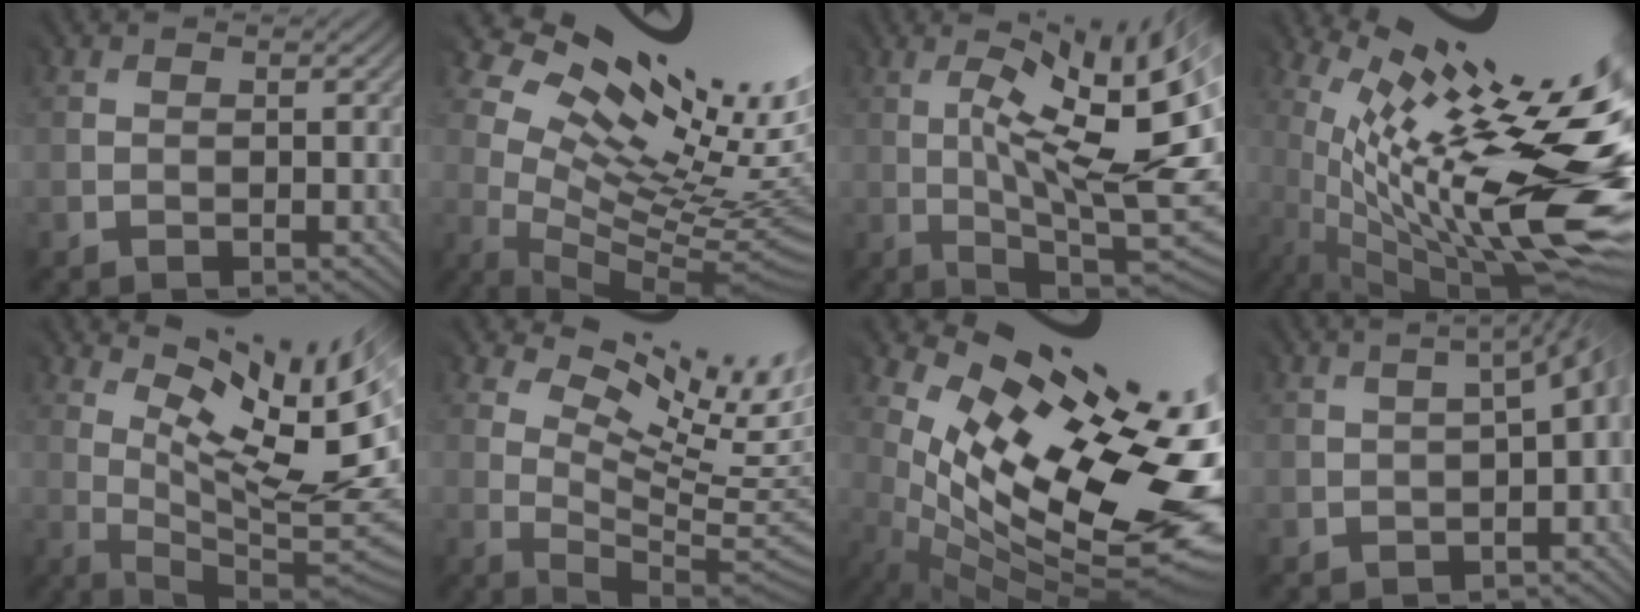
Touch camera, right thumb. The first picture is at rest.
{"total": 15.7, "force": [7.8, 5.5, 12.5], "torque": [-0.212, 0.010, 0.148]}
{"total": 15.5, "force": [0.8, 4.1, 14.9], "torque": [-0.216, 0.014, 0.031]}
{"total": 18.3, "force": [0.8, 4.7, 17.6], "torque": [-0.282, -0.012, 0.037]}
{"total": 11.2, "force": [4.8, 1.9, 9.9], "torque": [-0.176, -0.004, 0.109]}
{"total": 10.7, "force": [6.3, 3.4, 7.9], "torque": [-0.153, 0.000, 0.110]}
{"total": 14.1, "force": [2.8, 5.7, 12.6], "torque": [-0.208, -0.010, 0.077]}
{"total": 4.8, "force": [-2.0, 1.6, 4.1], "torque": [-0.031, -0.003, -0.021]}